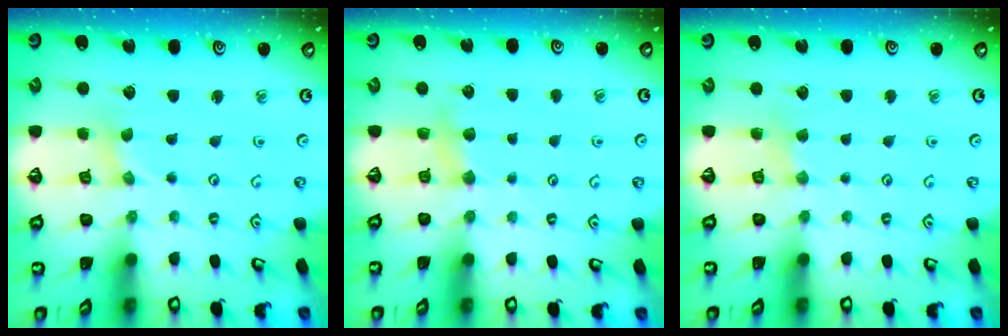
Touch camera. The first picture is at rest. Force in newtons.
{"total": 4.8, "press": 4.8, "slide": 0.9}
{"total": 2.0, "press": 2.0, "slide": 0.4}